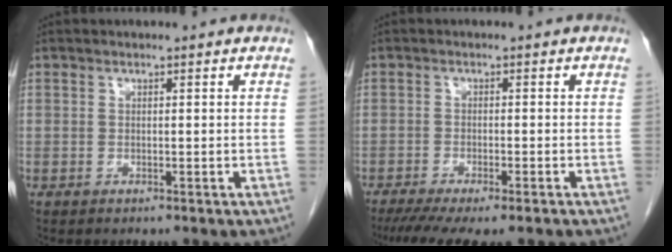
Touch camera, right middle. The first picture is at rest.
{"total": 10.3, "force": [-8.2, 1.7, 6.0], "torque": [-0.084, -0.014, -0.122]}